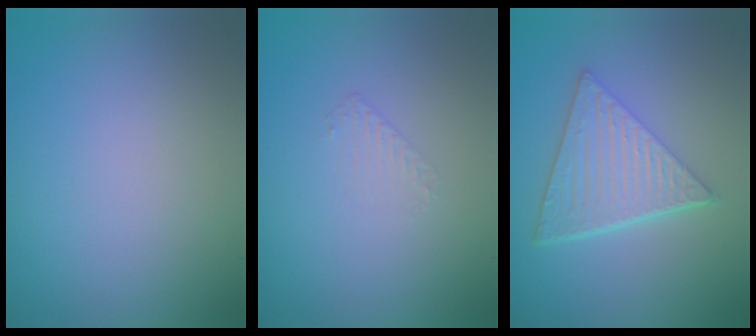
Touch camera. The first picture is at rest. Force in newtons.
{"total": 0.6, "press": 0.4, "slide": 0.5}
{"total": 6.2, "press": 4.4, "slide": 4.4}